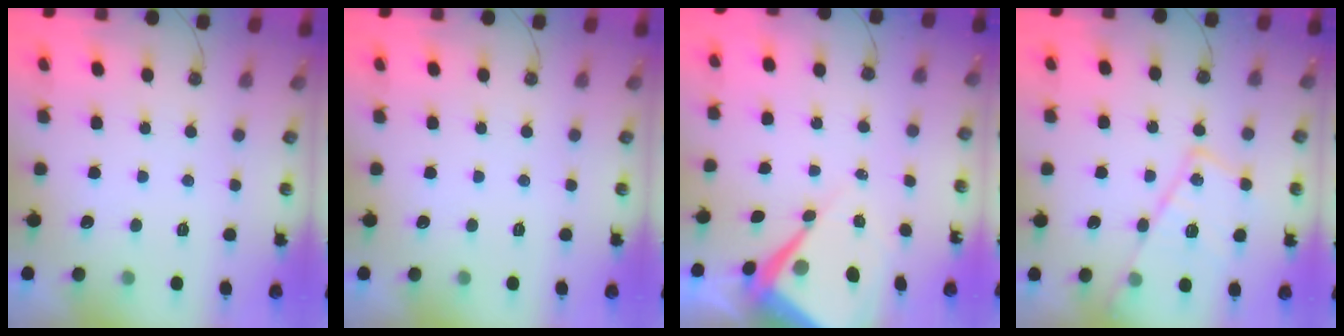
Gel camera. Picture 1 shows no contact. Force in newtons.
{"total": 0.0}
{"total": 8.3, "press": 8.2, "slide": 0.7}
{"total": 18.1, "press": 18.0, "slide": 1.5}